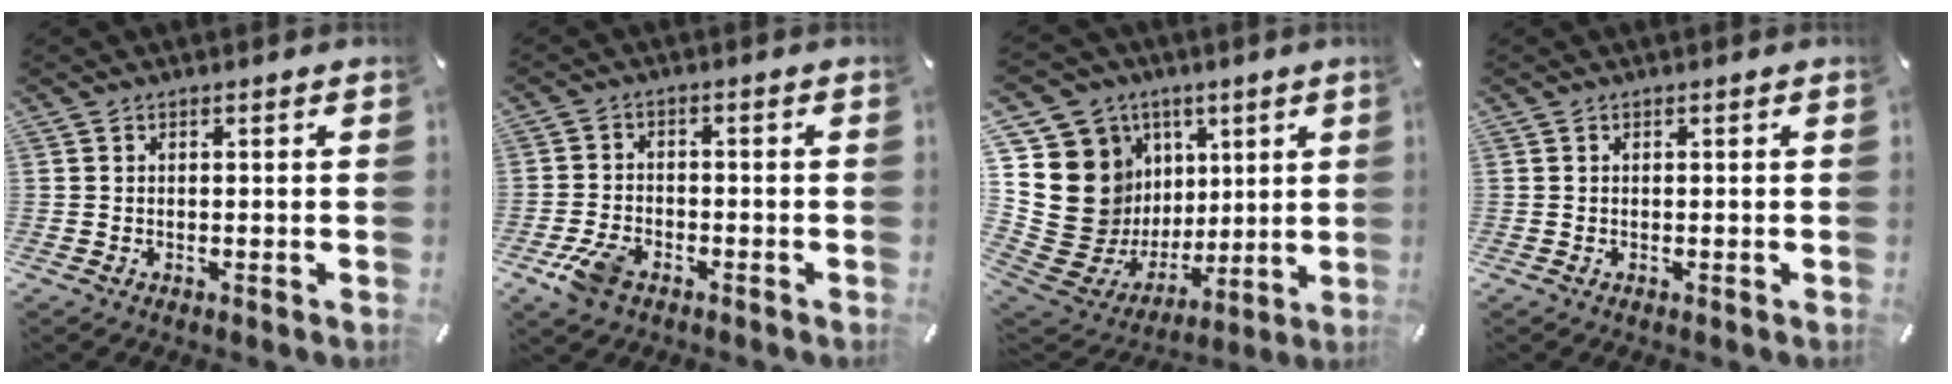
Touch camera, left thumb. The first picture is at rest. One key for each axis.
{"total": 6.0, "fx": -3.5, "fy": 3.7, "fz": 3.2, "tx": -0.074, "ty": 0.015, "tz": -0.066}
{"total": 20.4, "fx": 3.9, "fy": 18.2, "fz": 8.3, "tx": -0.144, "ty": -0.060, "tz": 0.116}
{"total": 0.0}